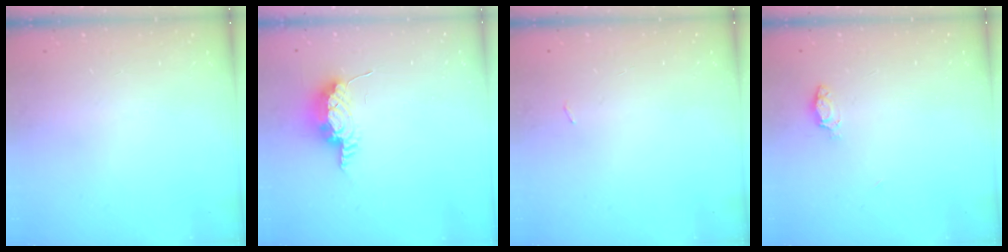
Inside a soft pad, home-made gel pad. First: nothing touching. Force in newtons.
{"total": 8.8, "press": 8.5, "slide": 2.1}
{"total": 2.8, "press": 2.4, "slide": 1.4}
{"total": 3.5, "press": 3.5, "slide": 0.4}